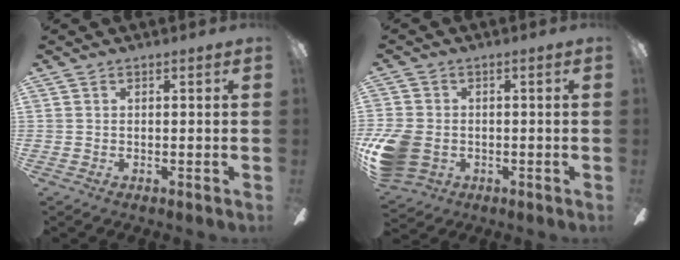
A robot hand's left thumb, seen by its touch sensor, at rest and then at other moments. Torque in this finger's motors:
{"motor_torque": [0.09, 1.89, 0.44, -0.40, 0.25]}